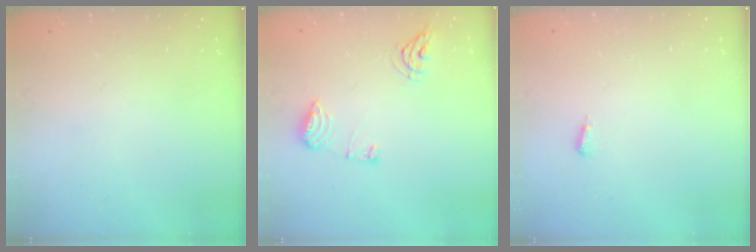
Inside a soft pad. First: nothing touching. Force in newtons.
{"total": 8.6, "press": 8.5, "slide": 0.1}
{"total": 3.6, "press": 2.7, "slide": 2.4}